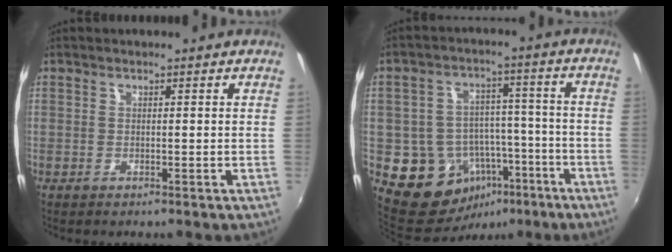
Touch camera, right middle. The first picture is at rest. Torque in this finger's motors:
{"motor_torque": [0.30, -0.53, 0.15, 0.01]}